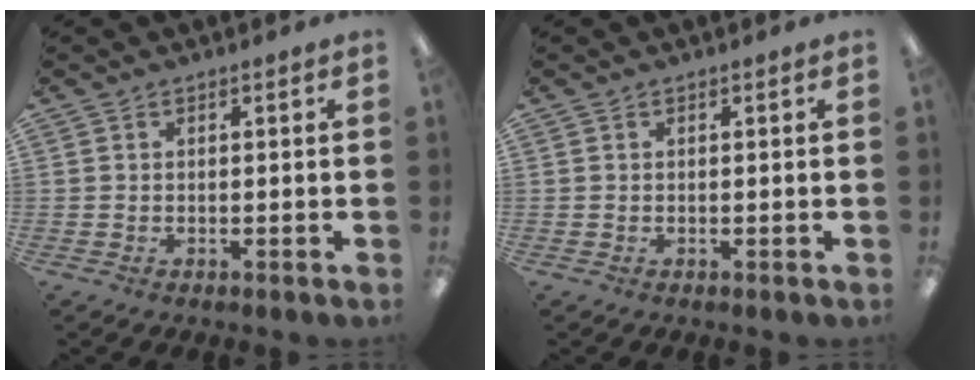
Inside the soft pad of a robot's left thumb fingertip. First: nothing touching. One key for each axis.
{"total": 0.0}